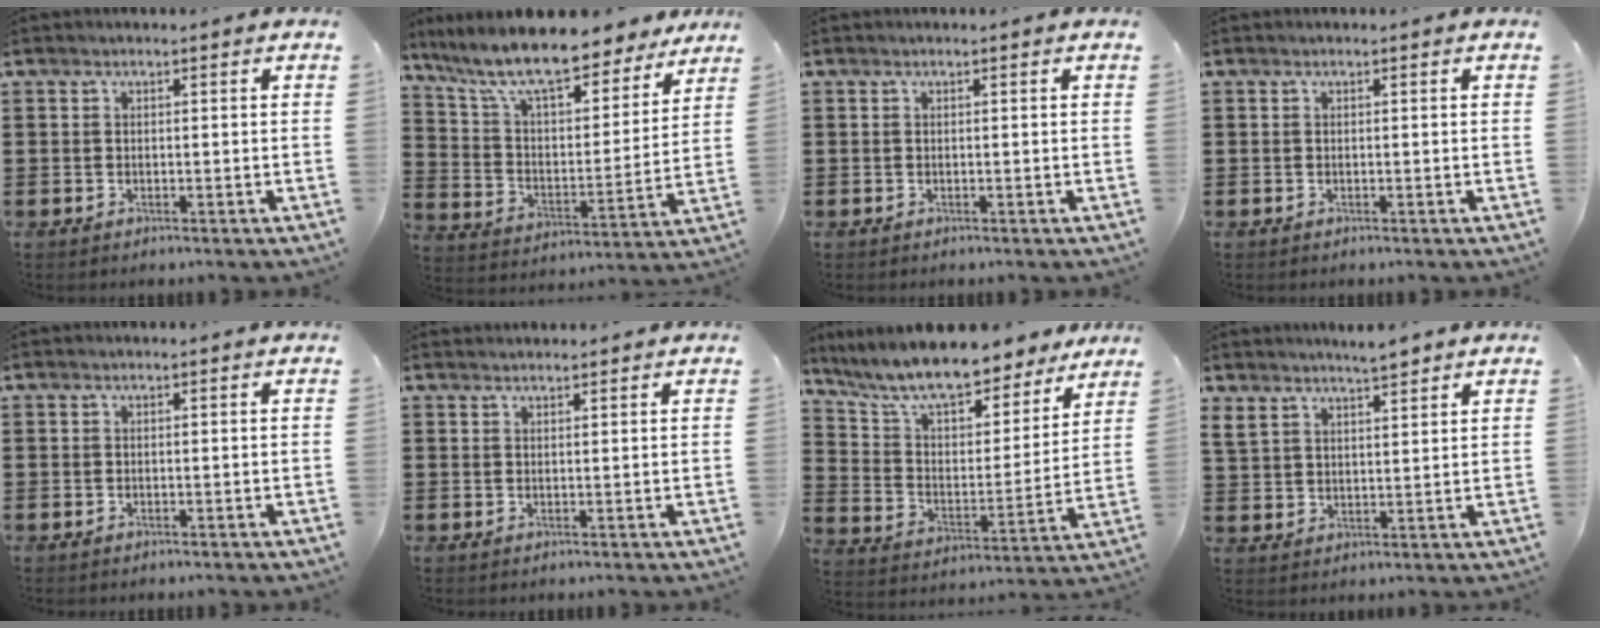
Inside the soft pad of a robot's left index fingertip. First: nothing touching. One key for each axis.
{"total": 11.3, "fx": 9.8, "fy": 1.7, "fz": 5.5, "tx": -0.146, "ty": -0.053, "tz": 0.169}
{"total": 0.0}
{"total": 0.0}
{"total": 0.0}
{"total": 1.2, "fx": 1.2, "fy": 0.1, "fz": 0.1, "tx": -0.003, "ty": 0.000, "tz": 0.023}
{"total": 10.5, "fx": 9.5, "fy": 1.7, "fz": 4.0, "tx": -0.121, "ty": -0.058, "tz": 0.167}
{"total": 4.9, "fx": 4.6, "fy": 1.3, "fz": 1.2, "tx": -0.039, "ty": -0.009, "tz": 0.086}